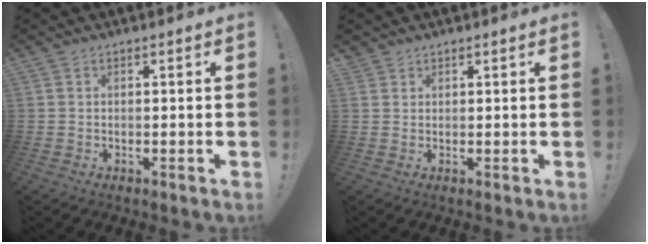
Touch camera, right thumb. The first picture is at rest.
{"total": 1.4, "force": [1.2, 0.7, 0.0], "torque": [0.004, -0.007, 0.023]}